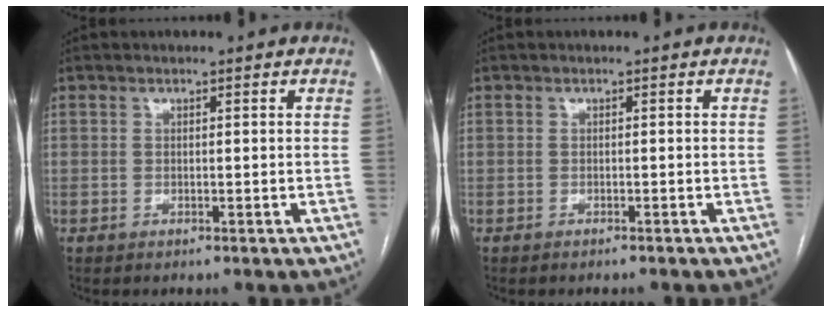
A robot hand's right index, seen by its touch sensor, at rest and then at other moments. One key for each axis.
{"total": 0.9, "fx": -0.9, "fy": 0.0, "fz": 0.2, "tx": -0.007, "ty": -0.002, "tz": -0.012}